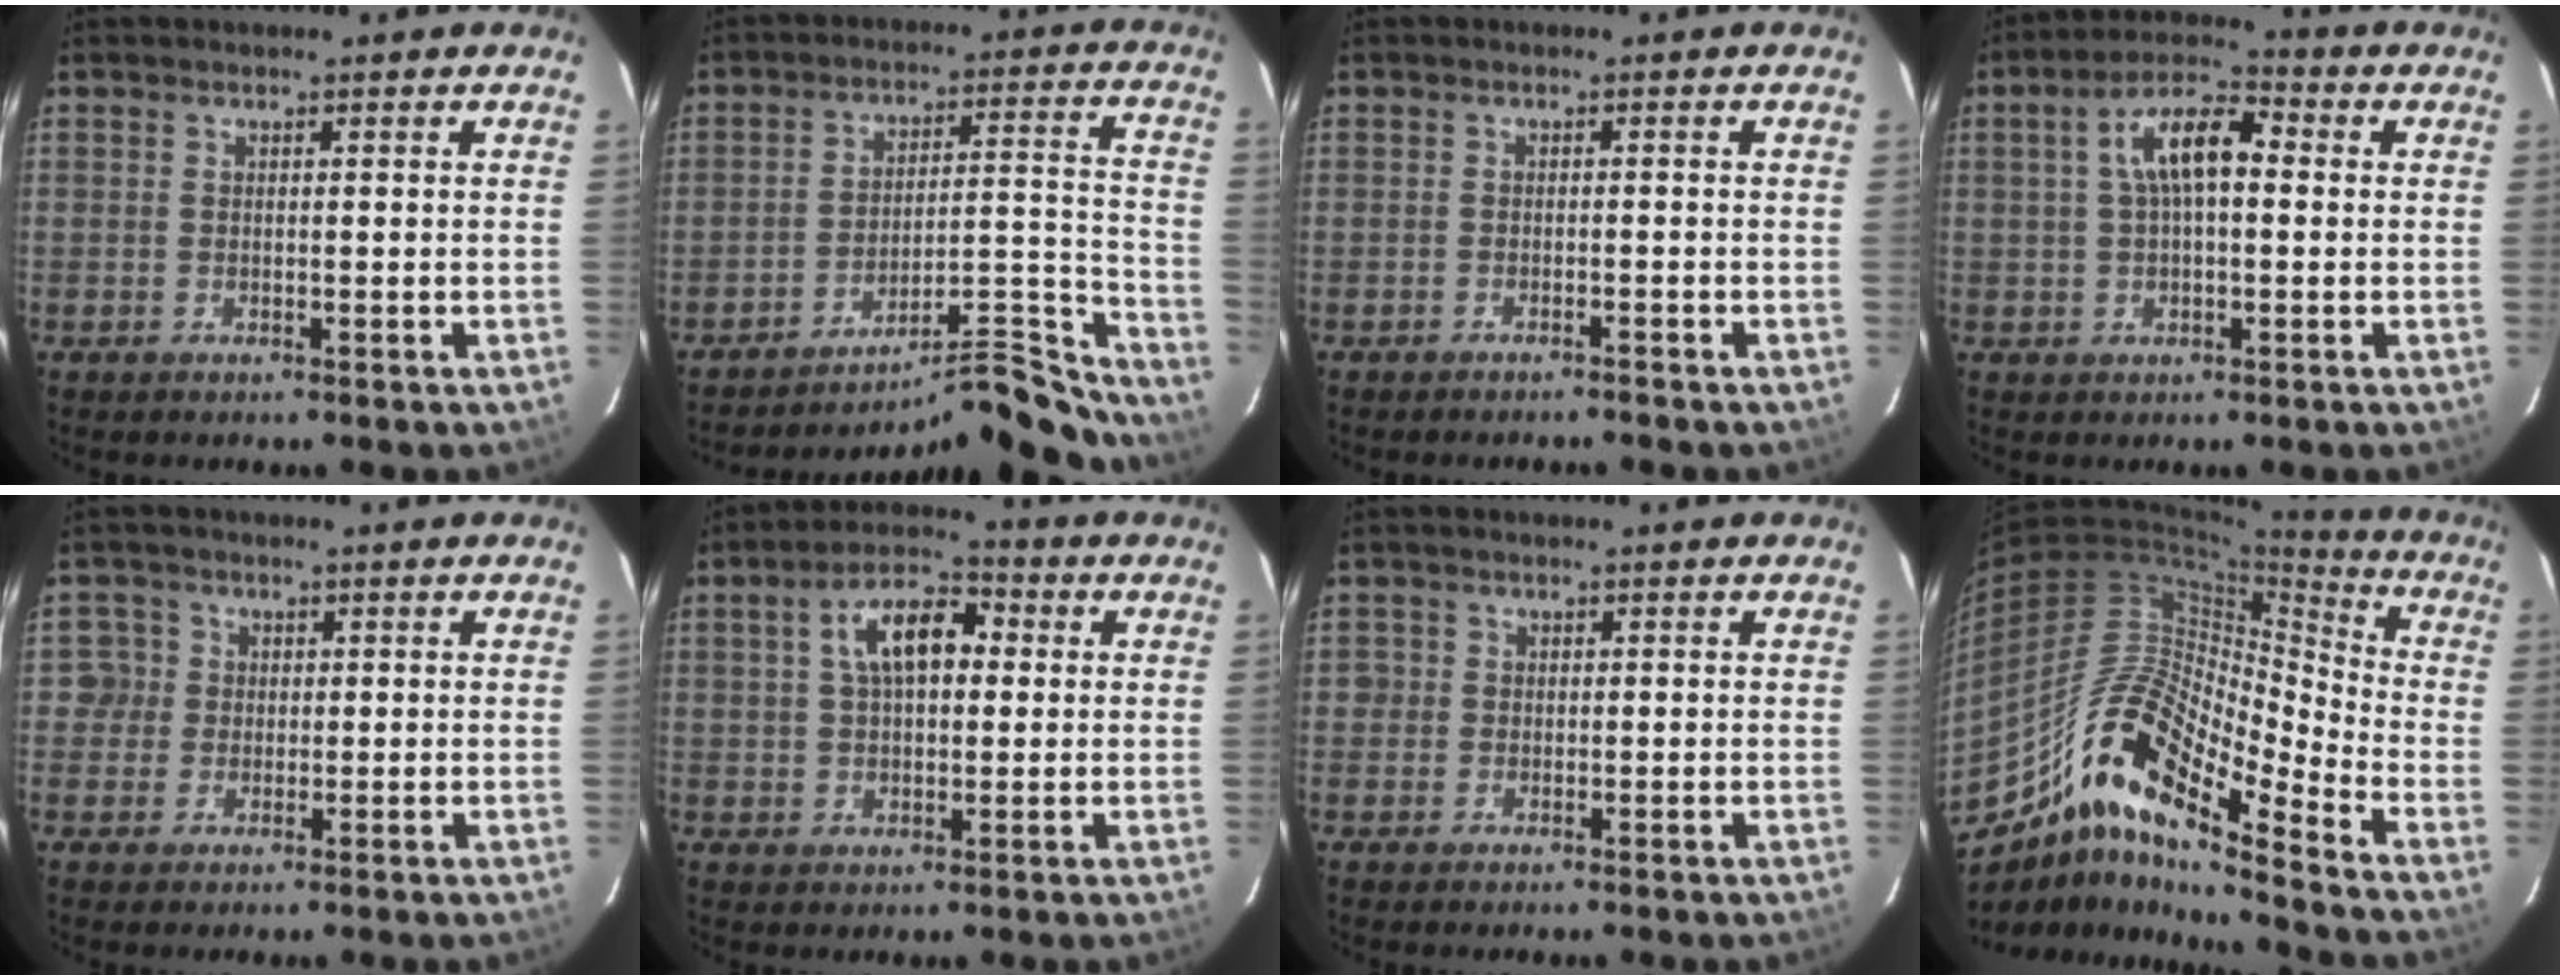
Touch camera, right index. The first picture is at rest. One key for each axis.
{"total": 19.0, "fx": -18.8, "fy": 0.0, "fz": 3.2, "tx": -0.033, "ty": 0.041, "tz": -0.267}
{"total": 1.8, "fx": -1.8, "fy": 0.1, "fz": 0.3, "tx": -0.014, "ty": 0.001, "tz": -0.024}
{"total": 9.0, "fx": 1.2, "fy": 3.9, "fz": 8.0, "tx": -0.153, "ty": 0.027, "tz": 0.019}
{"total": 3.2, "fx": 0.1, "fy": 3.2, "fz": 0.1, "tx": 0.018, "ty": 0.021, "tz": 0.001}
{"total": 9.1, "fx": 2.0, "fy": 4.8, "fz": 7.5, "tx": -0.134, "ty": 0.030, "tz": 0.031}
{"total": 1.4, "fx": -0.2, "fy": 1.4, "fz": 0.1, "tx": -0.001, "ty": 0.003, "tz": -0.005}
{"total": 16.8, "fx": -11.4, "fy": 3.4, "fz": 11.8, "tx": -0.201, "ty": 0.005, "tz": -0.227}